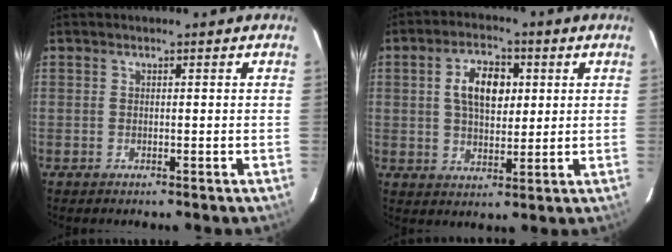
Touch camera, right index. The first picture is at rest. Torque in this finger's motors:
{"motor_torque": [0.74, 0.51, 0.55, 0.11]}